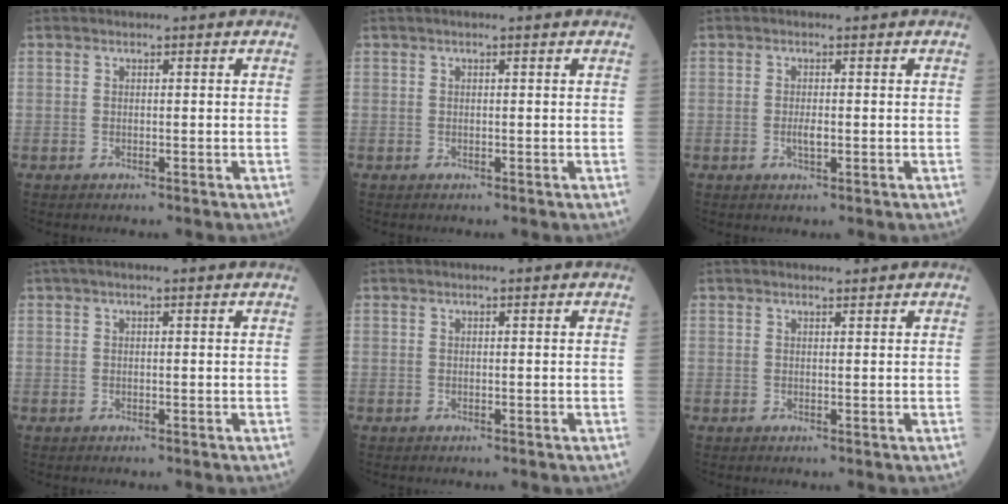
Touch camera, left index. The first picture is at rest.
{"total": 0.6, "force": [0.2, -0.1, 0.5], "torque": [-0.013, 0.007, 0.004]}
{"total": 1.4, "force": [-0.4, 0.5, 1.3], "torque": [-0.025, -0.002, -0.006]}
{"total": 1.8, "force": [1.1, 0.1, 1.5], "torque": [-0.026, 0.025, 0.016]}
{"total": 0.0}
{"total": 1.0, "force": [1.0, 0.1, 0.2], "torque": [-0.002, 0.005, 0.017]}